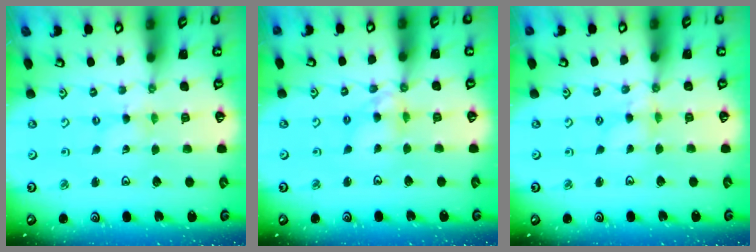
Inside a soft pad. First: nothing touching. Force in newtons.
{"total": 7.4, "press": 7.4, "slide": 0.8}
{"total": 2.7, "press": 2.7, "slide": 0.3}